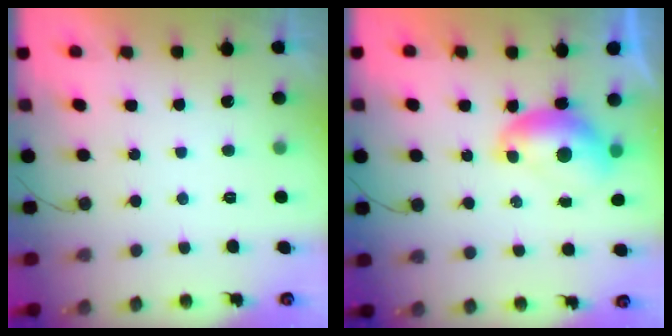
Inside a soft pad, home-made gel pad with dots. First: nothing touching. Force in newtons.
{"total": 8.3, "press": 8.2, "slide": 1.3}